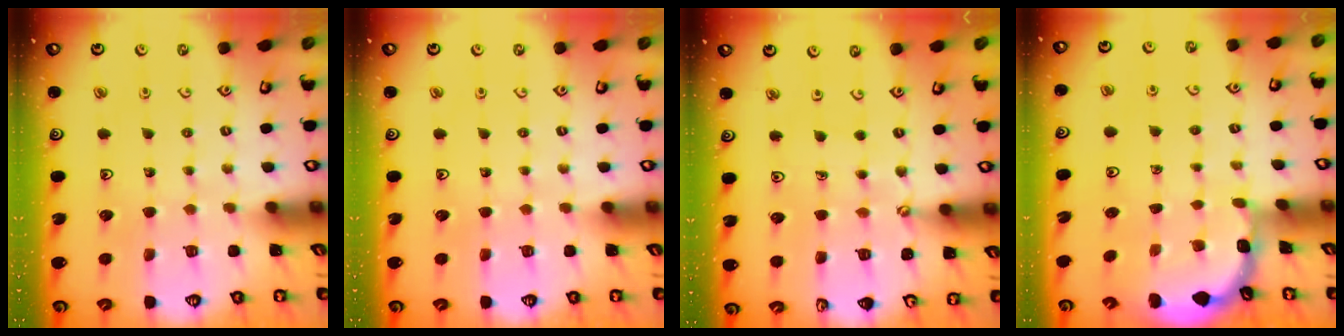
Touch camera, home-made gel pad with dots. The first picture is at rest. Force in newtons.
{"total": 0.0}
{"total": 1.4, "press": 1.3, "slide": 0.1}
{"total": 2.0, "press": 2.0, "slide": 0.1}